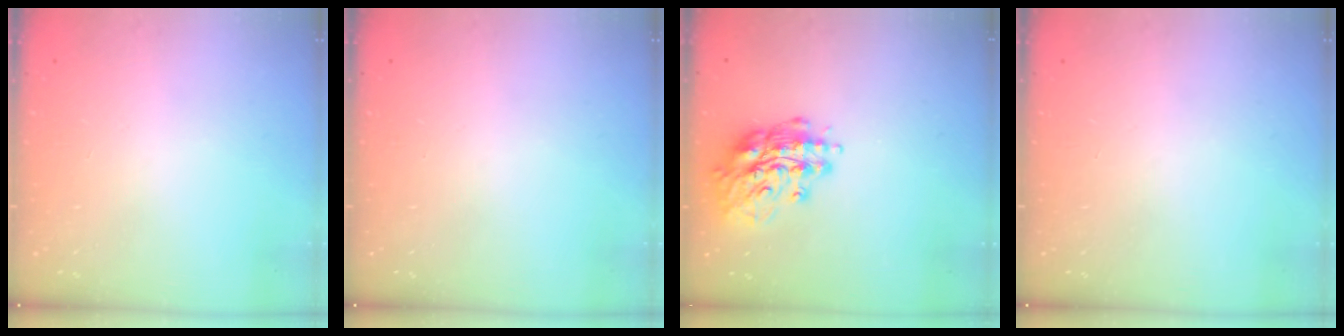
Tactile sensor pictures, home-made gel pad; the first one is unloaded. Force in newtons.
{"total": 0.0}
{"total": 16.0, "press": 15.9, "slide": 1.6}
{"total": 0.0}